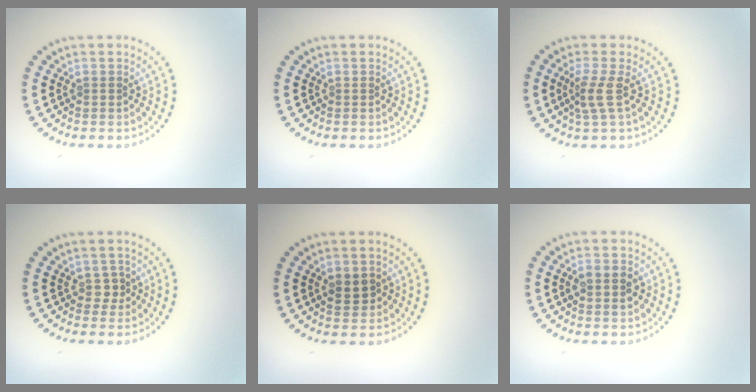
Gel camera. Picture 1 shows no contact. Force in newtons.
{"total": 0.0}
{"total": 2.3, "press": 1.6, "slide": 1.6}
{"total": 1.2, "press": 1.0, "slide": 0.6}
{"total": 2.0, "press": 2.0, "slide": 0.2}
{"total": 1.9, "press": 1.9, "slide": 0.2}